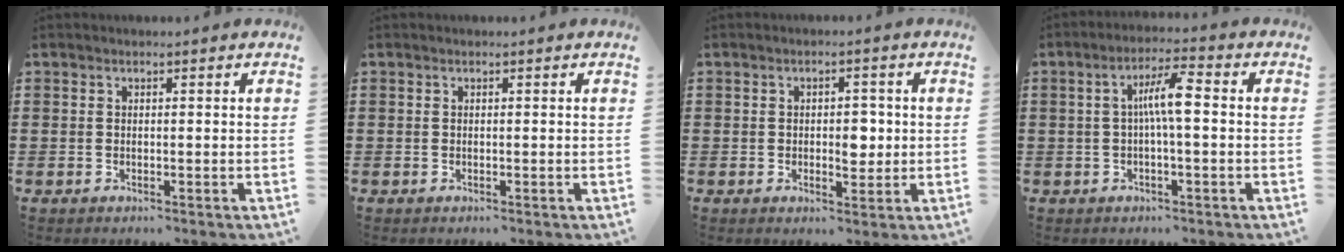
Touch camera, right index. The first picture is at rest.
{"total": 0.0}
{"total": 3.8, "force": [-0.1, 2.1, 3.1], "torque": [-0.046, -0.001, -0.007]}
{"total": 5.8, "force": [-0.1, 1.0, 5.7], "torque": [-0.107, 0.010, -0.006]}